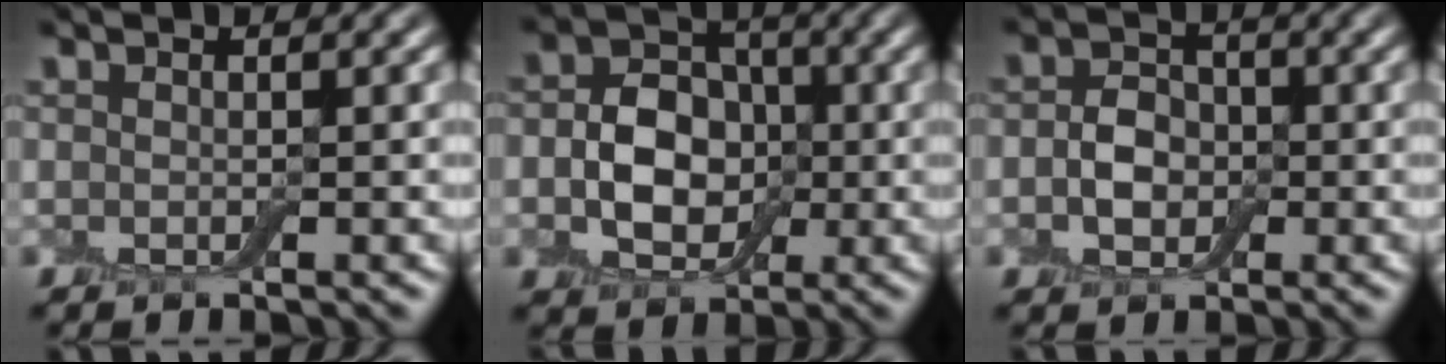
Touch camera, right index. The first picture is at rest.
{"total": 5.5, "force": [-0.5, 4.4, 3.3], "torque": [-0.049, 0.005, -0.013]}
{"total": 2.7, "force": [-0.5, 2.3, 1.3], "torque": [-0.023, 0.006, -0.015]}